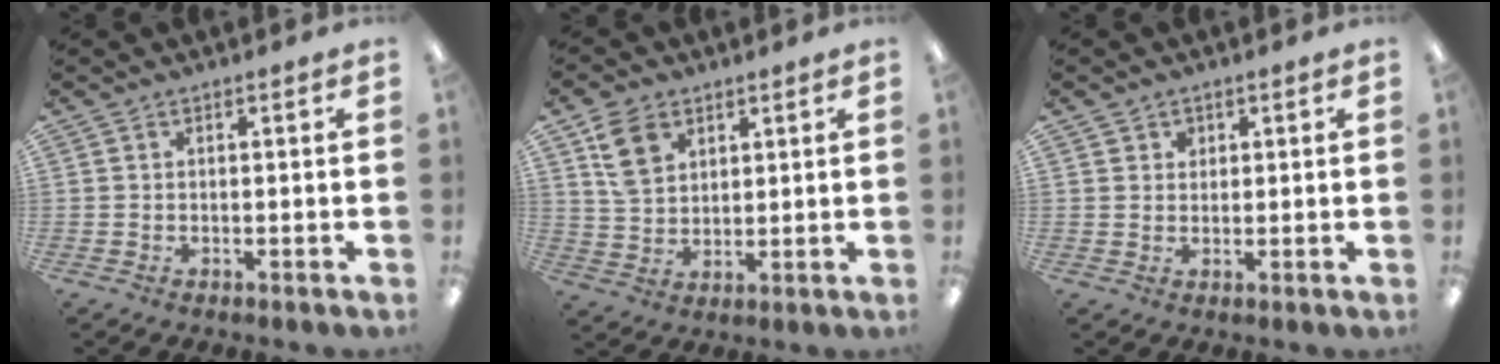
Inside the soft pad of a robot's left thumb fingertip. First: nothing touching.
{"total": 8.9, "force": [4.8, 6.3, 4.0], "torque": [-0.081, 0.001, 0.093]}
{"total": 2.5, "force": [1.4, 2.0, 0.1], "torque": [0.011, -0.004, 0.023]}